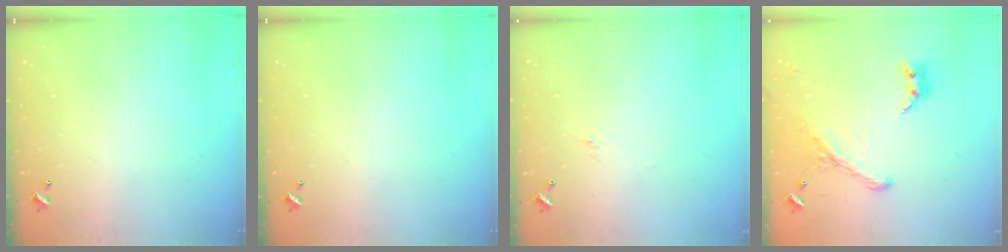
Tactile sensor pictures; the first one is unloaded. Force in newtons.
{"total": 0.0}
{"total": 0.7, "press": 0.1, "slide": 0.7}
{"total": 2.9, "press": 2.5, "slide": 1.4}